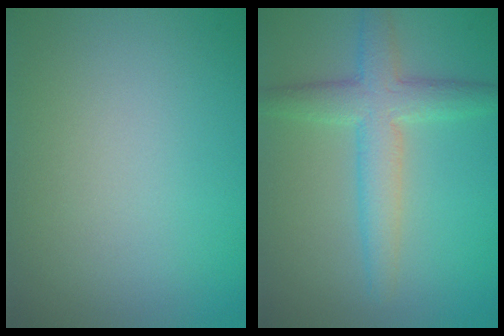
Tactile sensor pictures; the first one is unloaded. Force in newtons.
{"total": 4.4, "press": 4.4, "slide": 0.0}